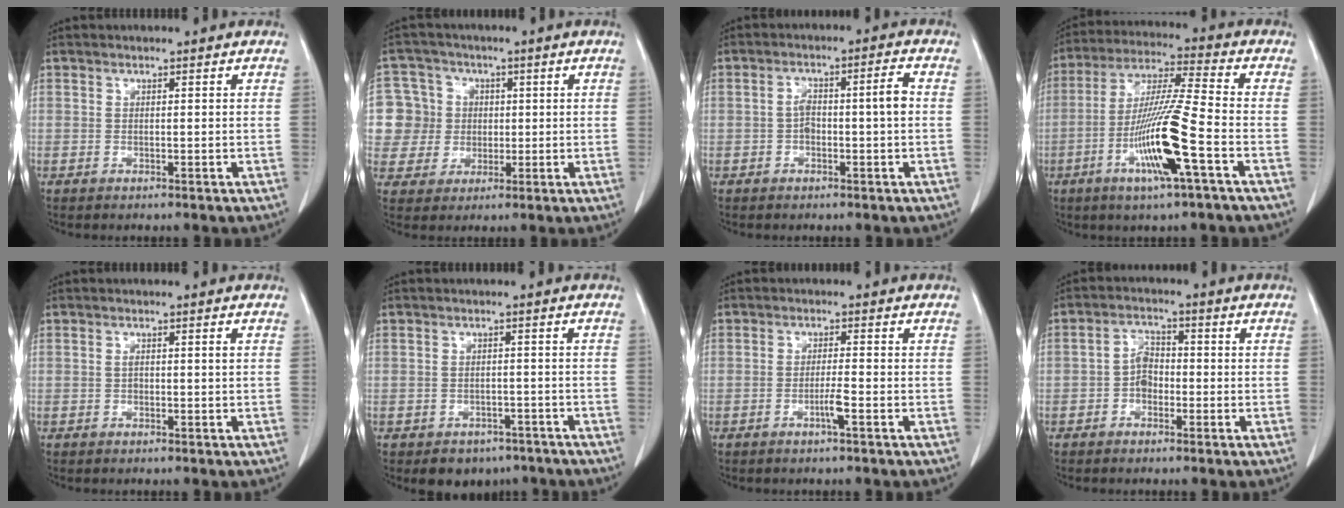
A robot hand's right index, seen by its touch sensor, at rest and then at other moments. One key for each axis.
{"total": 8.9, "fx": 0.9, "fy": 8.8, "fz": 0.8, "tx": -0.022, "ty": 0.031, "tz": 0.028}
{"total": 5.1, "fx": -0.6, "fy": 0.9, "fz": 5.0, "tx": -0.090, "ty": 0.022, "tz": -0.009}
{"total": 13.7, "fx": -5.0, "fy": -0.3, "fz": 12.7, "tx": -0.253, "ty": -0.011, "tz": -0.097}
{"total": 1.1, "fx": 0.0, "fy": 0.2, "fz": 1.1, "tx": -0.023, "ty": 0.001, "tz": 0.002}
{"total": 5.5, "fx": -4.1, "fy": 3.4, "fz": 1.2, "tx": -0.011, "ty": 0.008, "tz": -0.050}
{"total": 2.5, "fx": -1.2, "fy": -0.3, "fz": 2.2, "tx": -0.044, "ty": -0.003, "tz": -0.023}
{"total": 3.5, "fx": -1.1, "fy": 2.4, "fz": 2.3, "tx": -0.040, "ty": 0.013, "tz": -0.024}